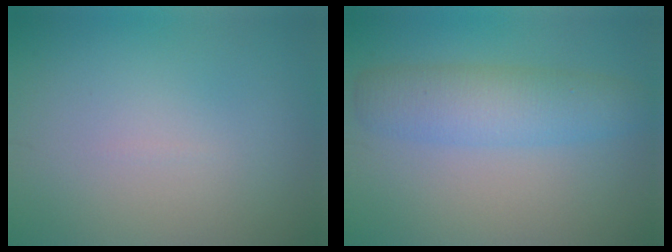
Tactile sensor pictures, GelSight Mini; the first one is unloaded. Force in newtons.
{"total": 4.9, "press": 4.9, "slide": 0.1}